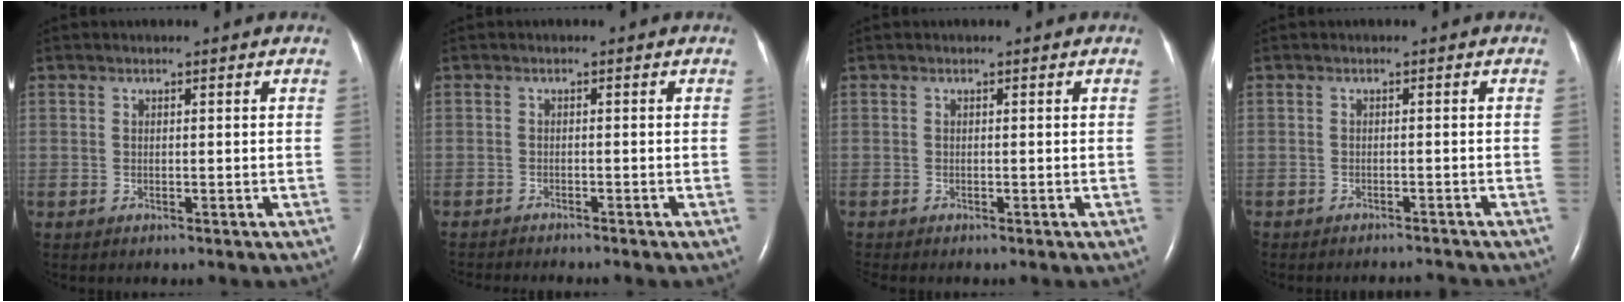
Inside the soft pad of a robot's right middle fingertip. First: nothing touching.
{"total": 5.1, "force": [-4.7, 0.0, 1.9], "torque": [-0.020, -0.010, -0.067]}
{"total": 0.5, "force": [-0.5, -0.1, 0.1], "torque": [-0.004, -0.001, -0.012]}
{"total": 2.8, "force": [-2.8, 0.1, 0.0], "torque": [0.003, -0.009, -0.040]}